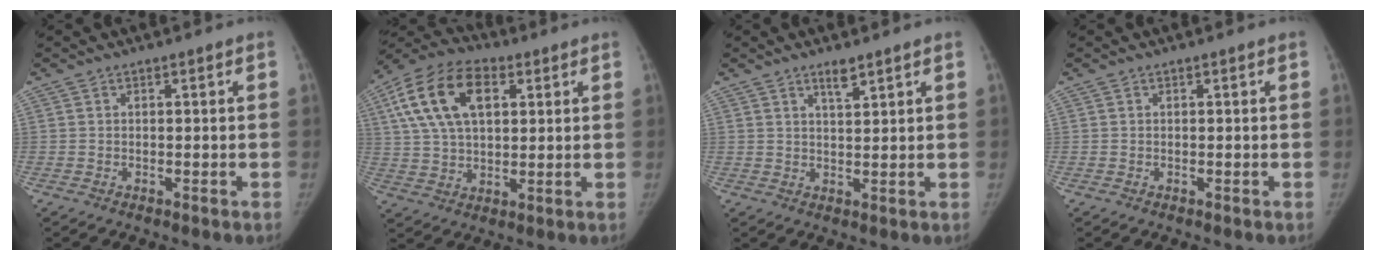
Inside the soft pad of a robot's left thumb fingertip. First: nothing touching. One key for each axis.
{"total": 16.9, "fx": 5.8, "fy": 9.9, "fz": 12.4, "tx": -0.226, "ty": 0.008, "tz": 0.100}
{"total": 2.8, "fx": 2.1, "fy": 0.7, "fz": 1.7, "tx": -0.023, "ty": -0.020, "tz": 0.036}
{"total": 0.0}